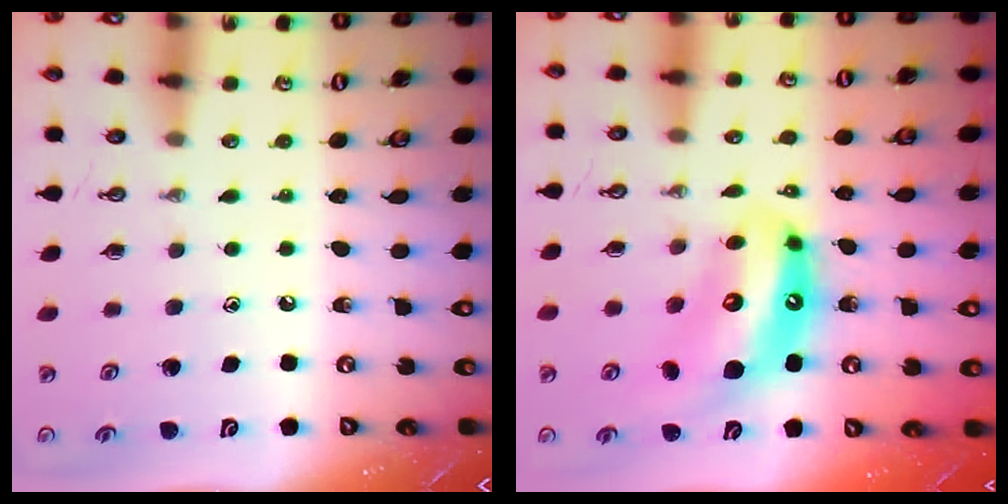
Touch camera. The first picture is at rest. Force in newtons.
{"total": 14.1, "press": 14.0, "slide": 1.2}